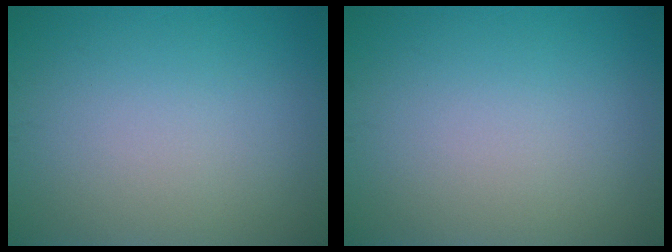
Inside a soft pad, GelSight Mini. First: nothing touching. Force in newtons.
{"total": 0.0}